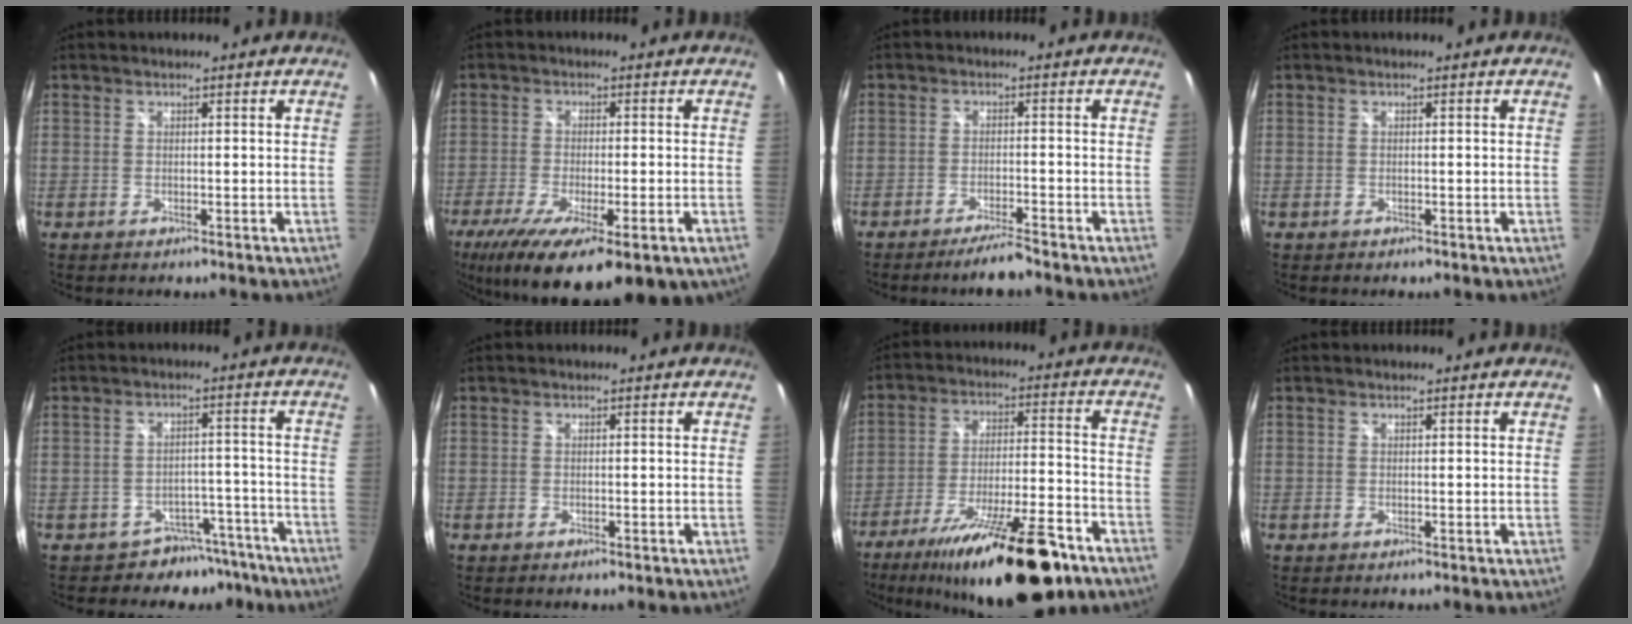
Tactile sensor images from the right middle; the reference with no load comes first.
{"total": 18.2, "force": [-10.2, 5.5, 14.0], "torque": [-0.260, -0.065, -0.151]}
{"total": 4.3, "force": [-3.8, -0.1, 2.0], "torque": [-0.054, -0.003, -0.066]}
{"total": 0.5, "force": [-0.3, 0.4, 0.1], "torque": [-0.002, -0.002, -0.006]}
{"total": 7.3, "force": [-6.1, 4.0, 0.1], "torque": [0.008, 0.032, -0.078]}
{"total": 0.5, "force": [-0.4, 0.2, 0.2], "torque": [-0.005, -0.002, -0.008]}
{"total": 22.5, "force": [-16.2, 5.4, 14.7], "torque": [-0.252, -0.034, -0.245]}
{"total": 0.0}